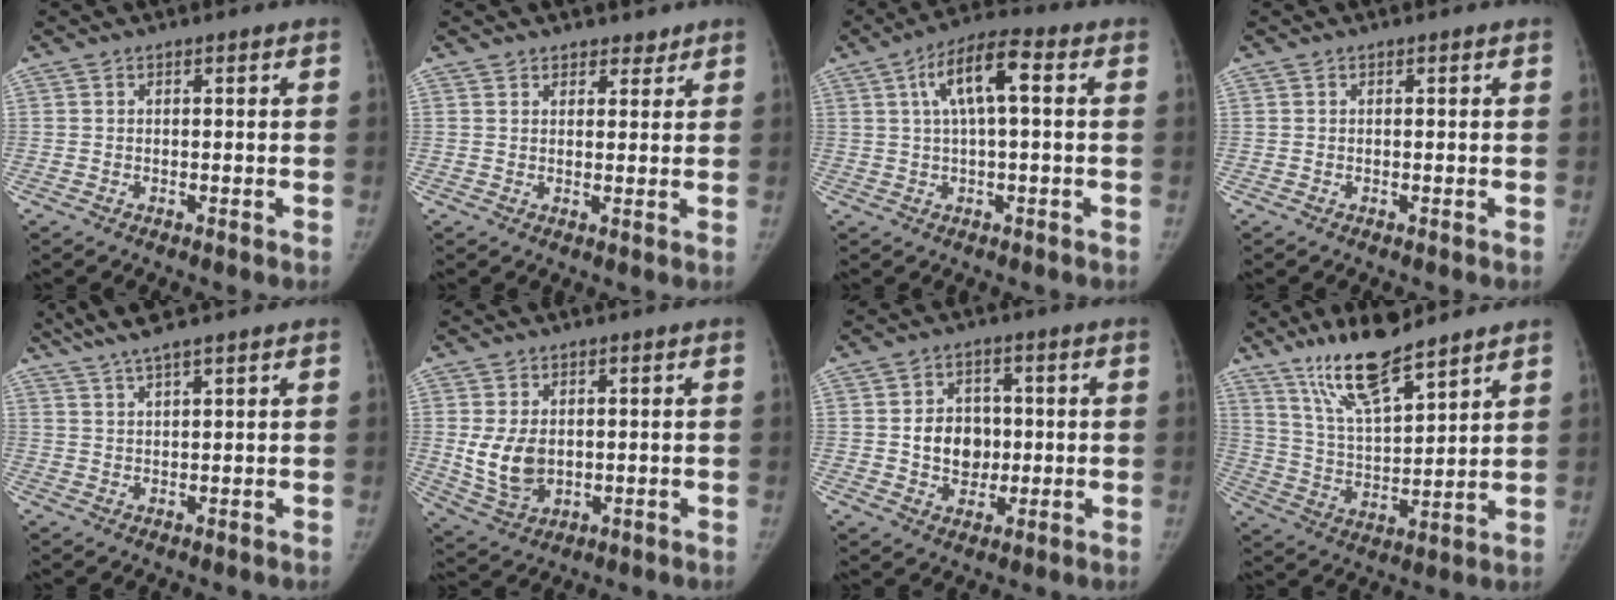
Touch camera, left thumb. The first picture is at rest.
{"total": 2.8, "force": [2.1, 1.7, 0.1], "torque": [0.030, -0.011, 0.023]}
{"total": 9.1, "force": [2.1, 2.8, 8.4], "torque": [-0.164, 0.025, 0.030]}
{"total": 0.0}
{"total": 6.5, "force": [5.2, 0.4, 3.8], "torque": [-0.080, -0.001, 0.103]}
{"total": 8.4, "force": [0.4, 6.0, 5.8], "torque": [-0.089, -0.011, 0.023]}
{"total": 8.3, "force": [0.2, 6.9, 4.5], "torque": [-0.031, 0.004, 0.004]}
{"total": 14.1, "force": [10.7, 3.4, 8.5], "torque": [-0.134, -0.061, 0.205]}